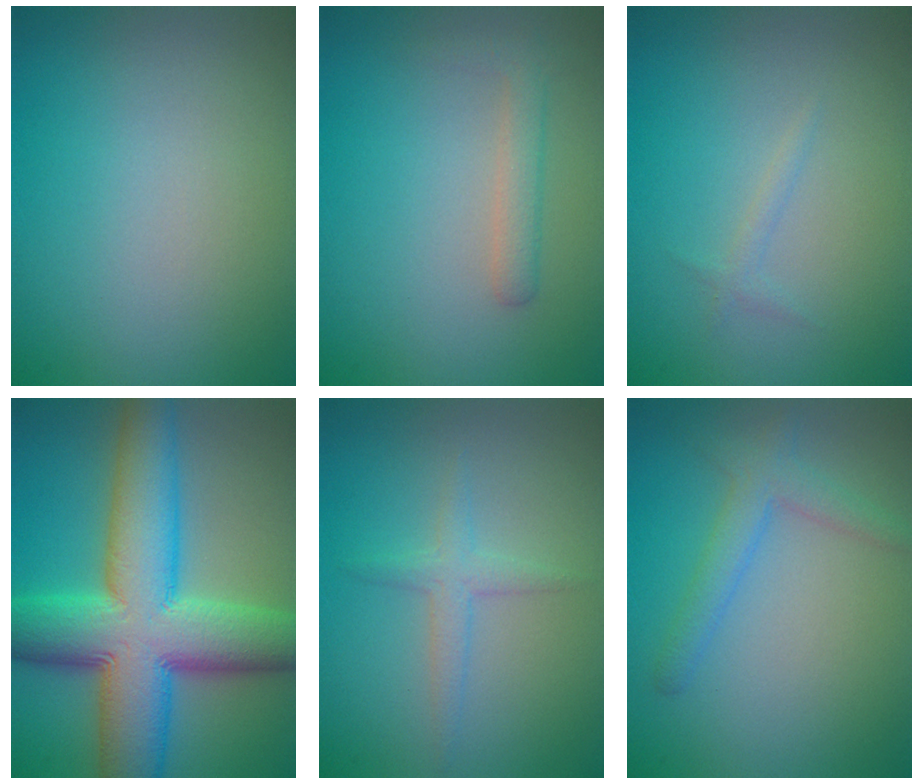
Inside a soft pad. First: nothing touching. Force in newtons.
{"total": 1.8, "press": 1.8, "slide": 0.1}
{"total": 0.7, "press": 0.7, "slide": 0.1}
{"total": 13.3, "press": 13.3, "slide": 0.6}
{"total": 1.6, "press": 1.6, "slide": 0.1}
{"total": 2.5, "press": 2.5, "slide": 0.1}